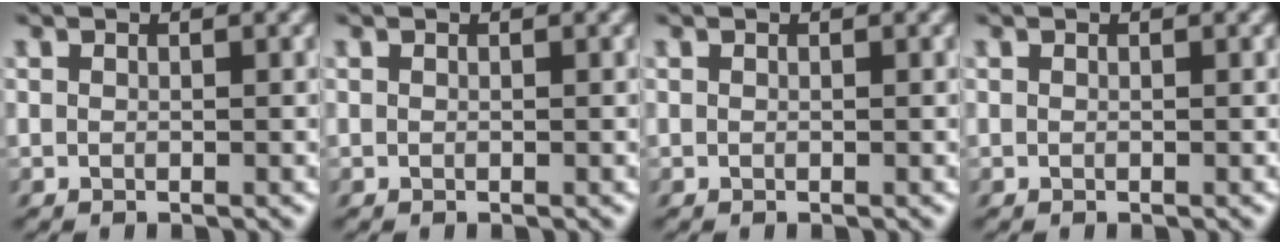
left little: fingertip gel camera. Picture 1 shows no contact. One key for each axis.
{"total": 0.0}
{"total": 0.0}
{"total": 0.0}